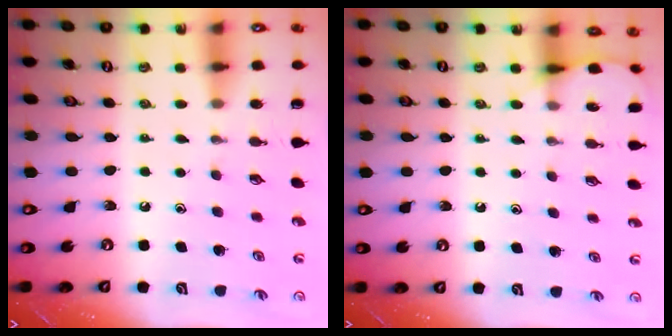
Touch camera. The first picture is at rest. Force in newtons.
{"total": 6.9, "press": 6.9, "slide": 0.7}